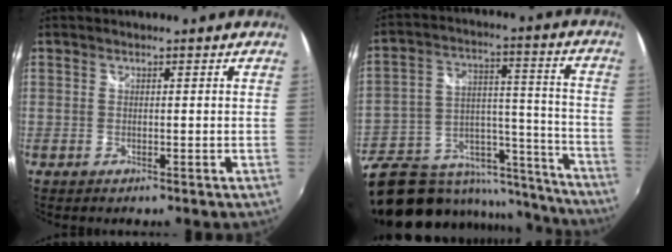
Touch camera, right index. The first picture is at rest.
{"total": 27.3, "force": [-17.3, 15.3, 14.5], "torque": [-0.272, 0.030, -0.214]}